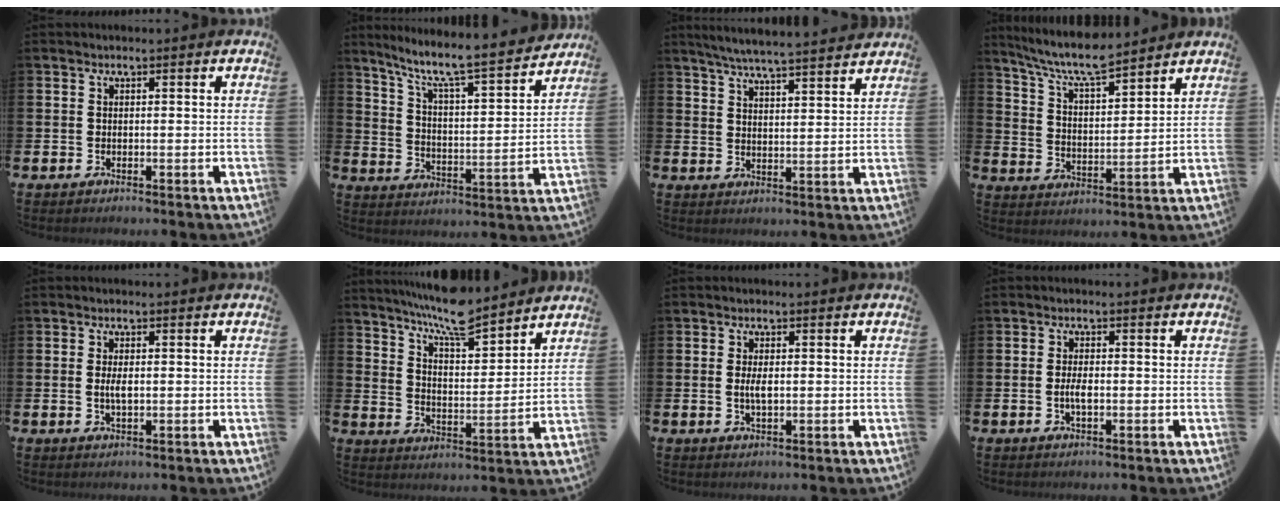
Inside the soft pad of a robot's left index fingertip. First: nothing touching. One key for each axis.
{"total": 8.4, "fx": 7.6, "fy": 0.8, "fz": 3.6, "tx": -0.098, "ty": -0.058, "tz": 0.123}
{"total": 5.7, "fx": 5.6, "fy": -0.3, "fz": 1.4, "tx": -0.049, "ty": -0.033, "tz": 0.098}
{"total": 7.9, "fx": 7.2, "fy": 1.1, "fz": 3.1, "tx": -0.091, "ty": -0.039, "tz": 0.127}
{"total": 2.2, "fx": 0.0, "fy": 0.9, "fz": 2.0, "tx": -0.037, "ty": 0.002, "tz": -0.002}
{"total": 8.8, "fx": 8.3, "fy": 1.1, "fz": 2.7, "tx": -0.076, "ty": -0.051, "tz": 0.150}
{"total": 2.4, "fx": 0.0, "fy": 1.0, "fz": 2.2, "tx": -0.041, "ty": 0.001, "tz": -0.001}
{"total": 2.4, "fx": -0.4, "fy": 0.9, "fz": 2.1, "tx": -0.039, "ty": 0.000, "tz": -0.009}